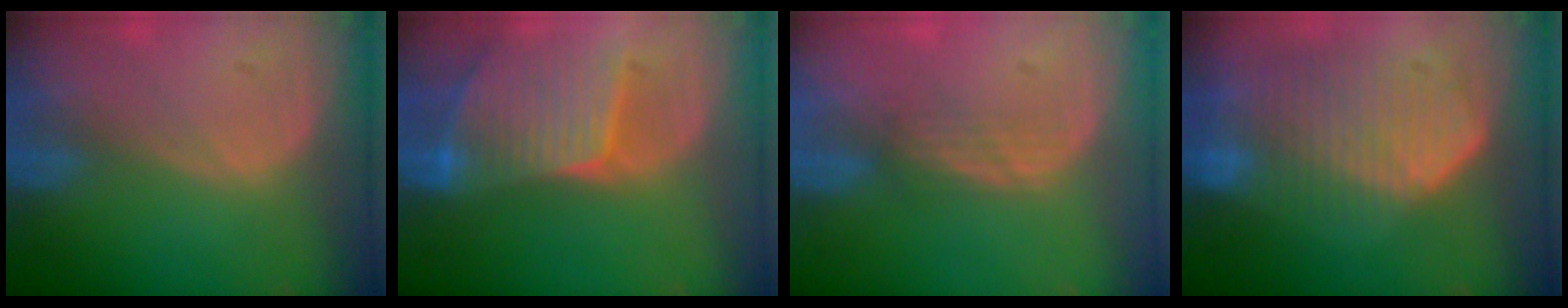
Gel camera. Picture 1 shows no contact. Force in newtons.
{"total": 9.3, "press": 8.1, "slide": 4.4}
{"total": 2.2, "press": 2.1, "slide": 0.2}
{"total": 10.7, "press": 9.4, "slide": 5.2}